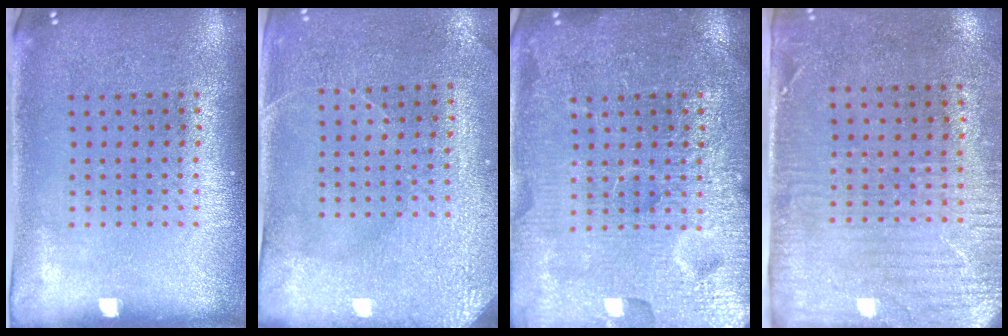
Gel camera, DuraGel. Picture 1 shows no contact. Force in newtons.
{"total": 2.9, "press": 2.8, "slide": 0.7}
{"total": 7.2, "press": 7.2, "slide": 1.0}
{"total": 3.0, "press": 2.4, "slide": 1.7}